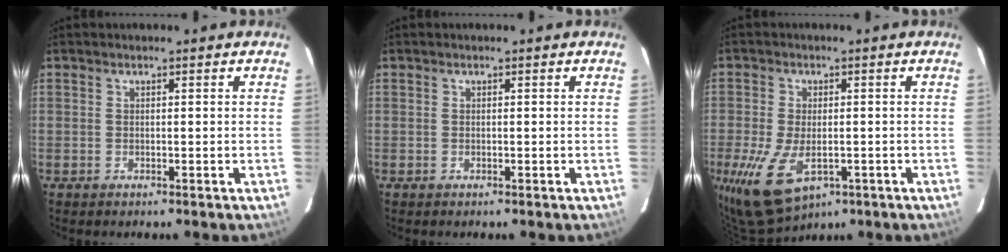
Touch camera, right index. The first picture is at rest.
{"total": 0.0}
{"total": 11.6, "force": [-4.3, 6.5, 8.7], "torque": [-0.192, -0.036, -0.068]}